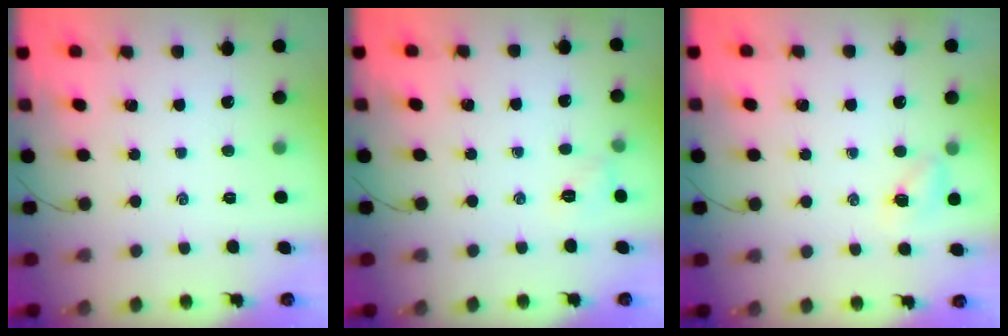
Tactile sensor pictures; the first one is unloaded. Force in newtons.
{"total": 5.2, "press": 5.0, "slide": 1.5}
{"total": 5.2, "press": 5.1, "slide": 1.1}